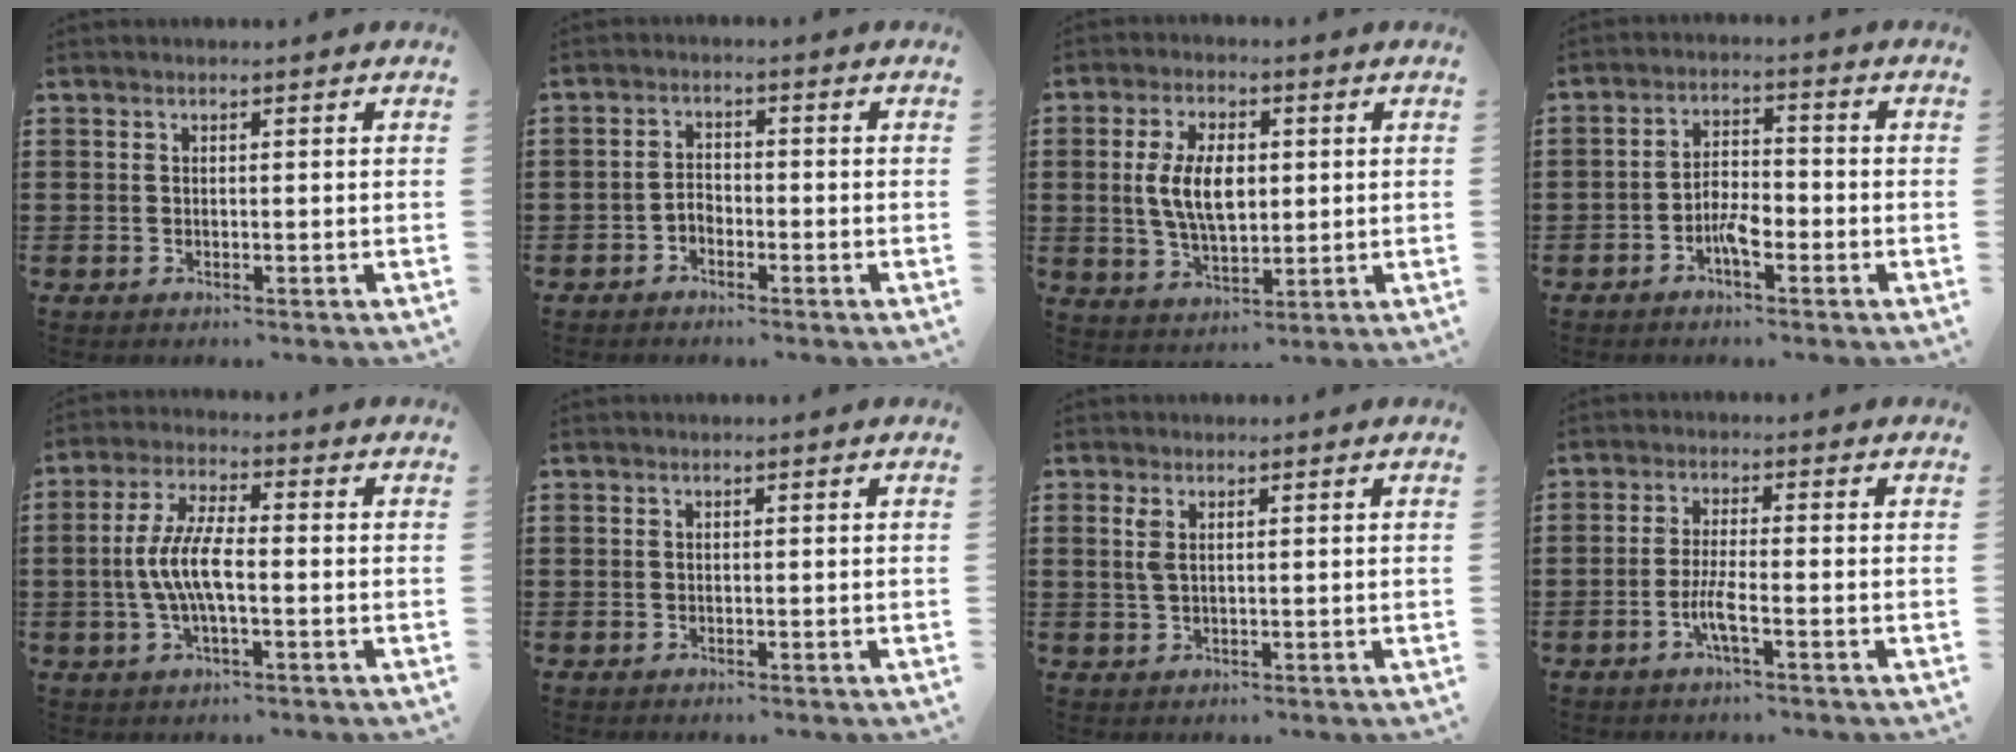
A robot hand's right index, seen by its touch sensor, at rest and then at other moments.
{"total": 2.0, "force": [-1.4, 1.1, 0.9], "torque": [-0.022, 0.005, -0.030]}
{"total": 8.3, "force": [0.7, 4.4, 7.0], "torque": [-0.141, 0.007, 0.007]}
{"total": 4.2, "force": [-2.2, 1.7, 3.2], "torque": [-0.067, 0.002, -0.045]}
{"total": 7.1, "force": [-1.2, 2.2, 6.6], "torque": [-0.149, -0.008, -0.029]}
{"total": 0.0}
{"total": 1.9, "force": [0.7, 0.7, 1.6], "torque": [-0.036, 0.003, 0.013]}
{"total": 4.0, "force": [-1.8, 0.3, 3.6], "torque": [-0.075, -0.006, -0.037]}